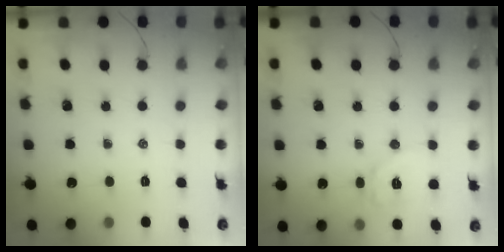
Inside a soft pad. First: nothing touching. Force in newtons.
{"total": 8.2, "press": 8.2, "slide": 0.3}